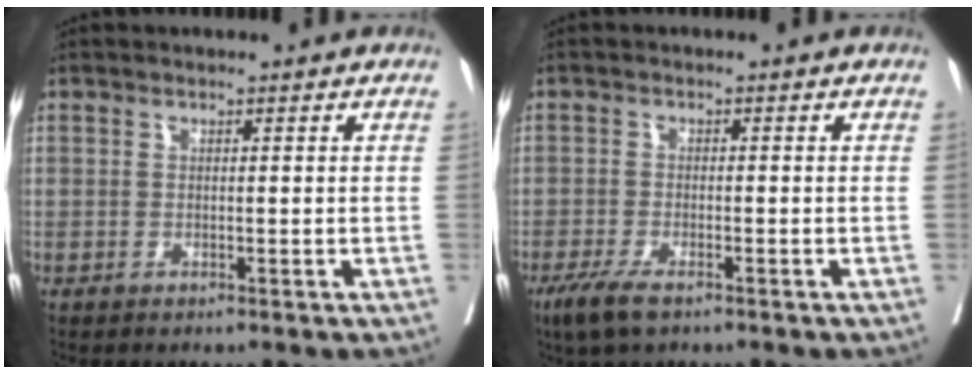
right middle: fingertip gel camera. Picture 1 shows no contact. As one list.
[{"total": 3.7, "force": [-2.5, 0.9, 2.6], "torque": [-0.054, -0.007, -0.045]}]